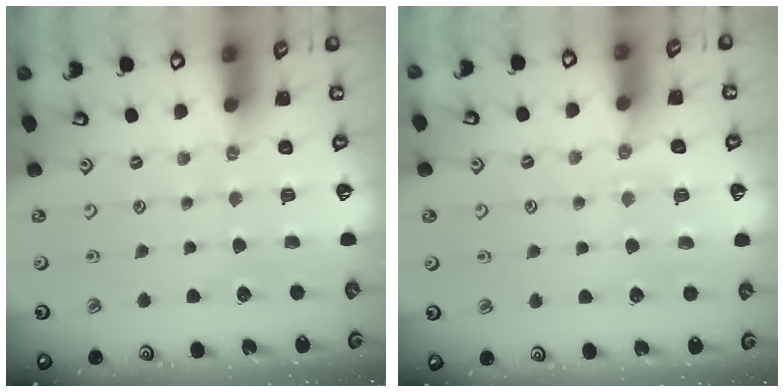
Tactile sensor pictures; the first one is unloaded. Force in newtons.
{"total": 4.5, "press": 4.5, "slide": 0.6}